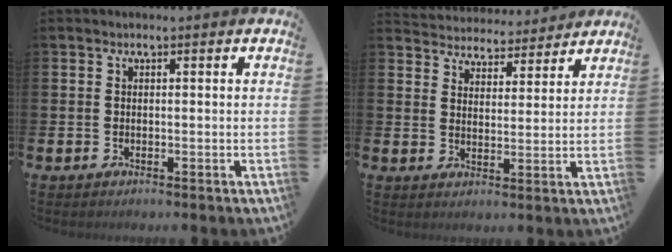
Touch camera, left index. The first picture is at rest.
{"total": 4.5, "force": [4.4, 1.0, -0.4], "torque": [-0.007, -0.036, 0.075]}